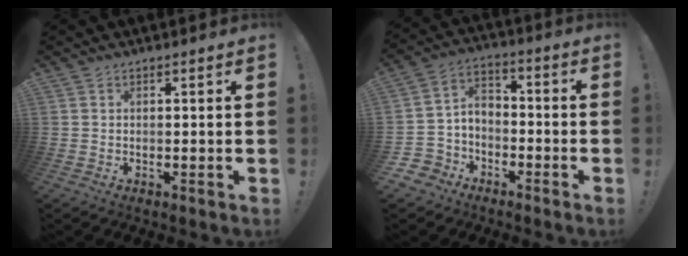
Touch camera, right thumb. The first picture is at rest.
{"total": 6.8, "force": [-3.7, 5.7, 1.0], "torque": [-0.026, 0.026, -0.063]}